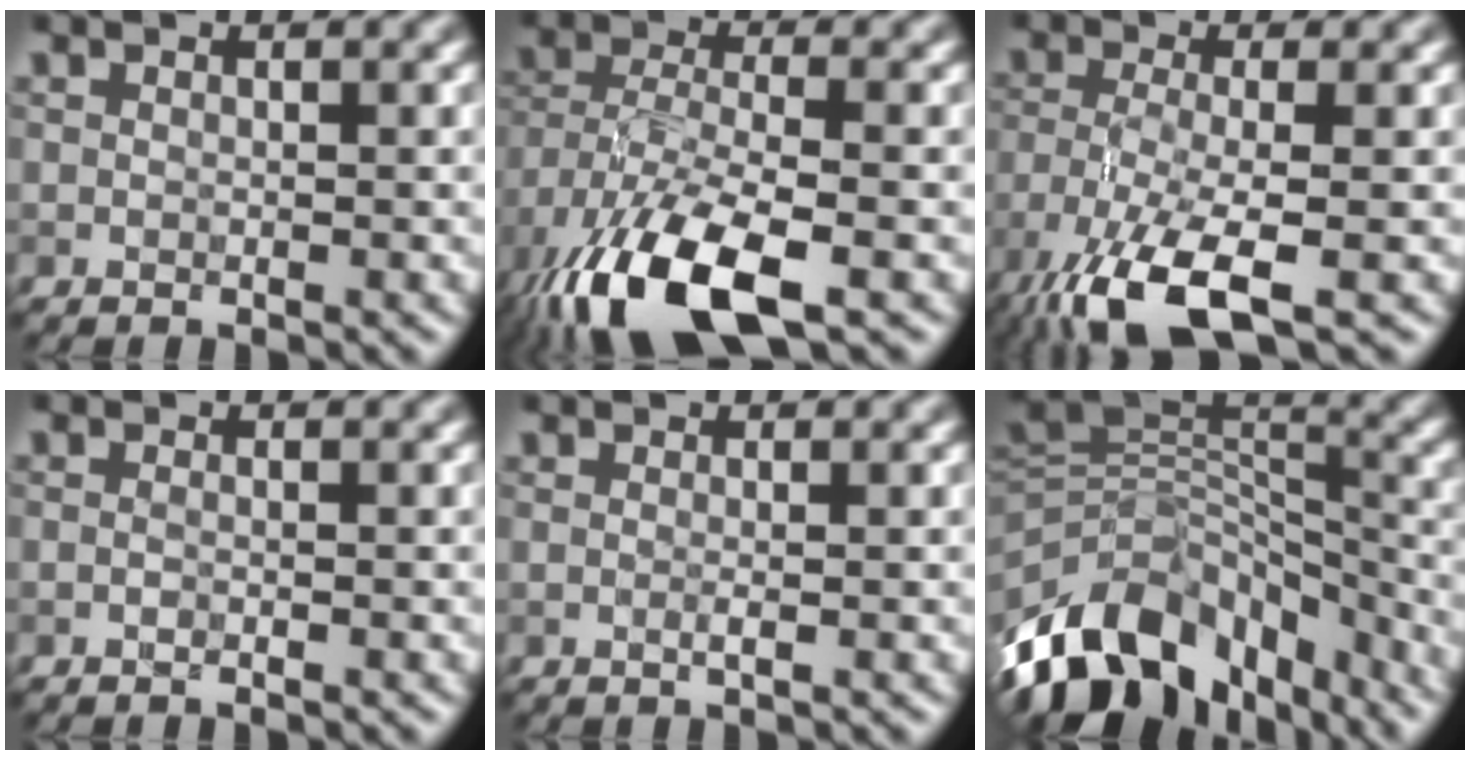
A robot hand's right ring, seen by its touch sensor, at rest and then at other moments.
{"total": 11.8, "force": [-6.6, 4.7, 8.6], "torque": [-0.184, -0.025, -0.124]}
{"total": 8.9, "force": [-5.4, 2.5, 6.6], "torque": [-0.148, -0.023, -0.107]}
{"total": 0.8, "force": [-0.2, 0.4, 0.7], "torque": [-0.003, -0.011, -0.011]}
{"total": 0.8, "force": [-0.1, 0.2, 0.8], "torque": [-0.013, -0.004, -0.004]}
{"total": 12.7, "force": [-7.4, 7.5, 7.2], "torque": [-0.149, 0.012, -0.130]}